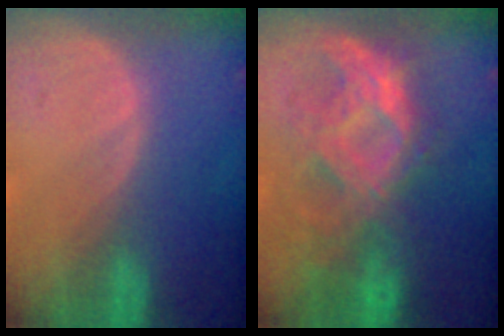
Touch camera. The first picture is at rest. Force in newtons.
{"total": 8.8, "press": 8.5, "slide": 2.0}